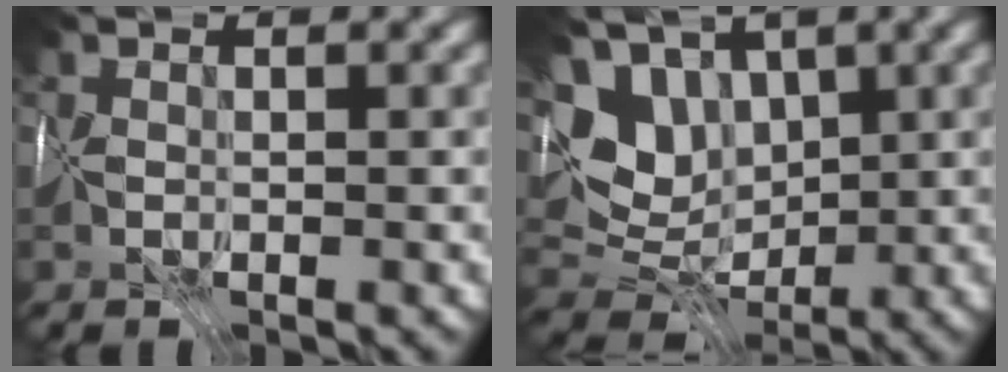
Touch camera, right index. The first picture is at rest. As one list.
[{"total": 6.2, "force": [2.3, 4.8, 3.1], "torque": [-0.055, 0.013, 0.043]}]